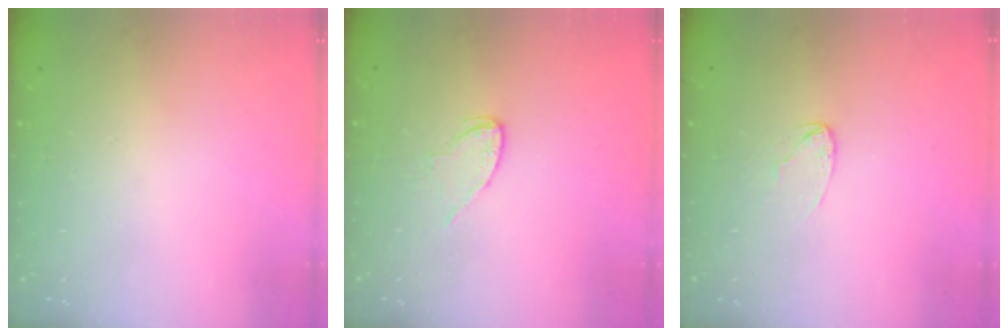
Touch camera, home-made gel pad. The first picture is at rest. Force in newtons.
{"total": 4.2, "press": 4.2, "slide": 0.4}
{"total": 2.6, "press": 2.6, "slide": 0.2}